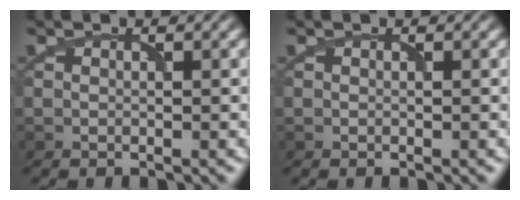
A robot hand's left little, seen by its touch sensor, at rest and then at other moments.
{"total": 0.0}